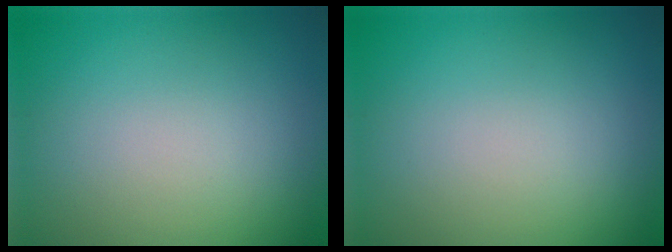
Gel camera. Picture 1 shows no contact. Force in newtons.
{"total": 0.0}